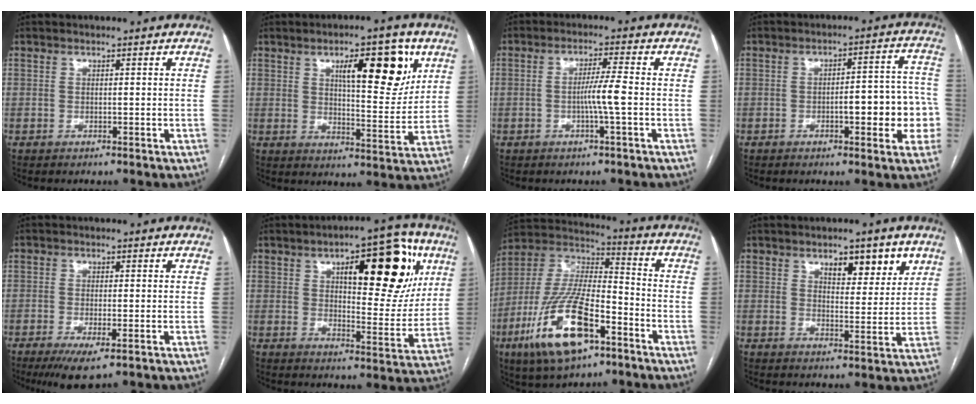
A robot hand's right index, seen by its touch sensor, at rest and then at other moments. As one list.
[{"total": 12.4, "force": [5.8, 3.4, 10.5], "torque": [-0.147, 0.004, 0.087]}, {"total": 4.4, "force": [-0.9, -0.6, 4.3], "torque": [-0.078, 0.002, -0.018]}, {"total": 10.1, "force": [-2.5, 2.9, 9.4], "torque": [-0.106, 0.035, -0.029]}, {"total": 4.8, "force": [-2.5, 1.0, 4.0], "torque": [-0.065, -0.011, -0.039]}, {"total": 19.0, "force": [7.7, 6.4, 16.2], "torque": [-0.205, 0.020, 0.108]}, {"total": 19.1, "force": [-9.1, 6.7, 15.4], "torque": [-0.329, -0.008, -0.160]}, {"total": 7.0, "force": [4.3, 2.6, 4.9], "torque": [-0.061, -0.005, 0.063]}]